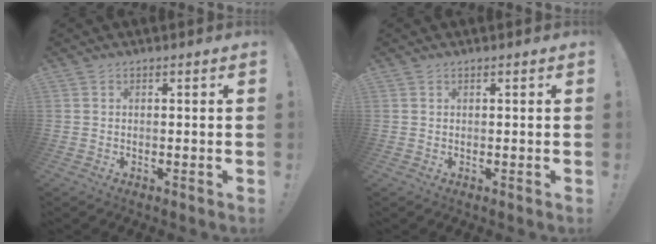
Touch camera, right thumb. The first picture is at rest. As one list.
[{"total": 0.0}]